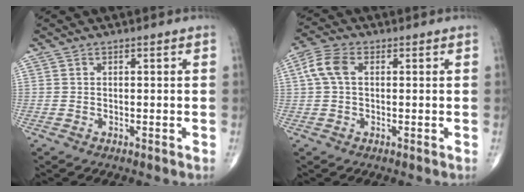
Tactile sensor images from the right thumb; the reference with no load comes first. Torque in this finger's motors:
{"motor_torque": [-0.14, 0.23, 0.16, -0.05, 0.06]}